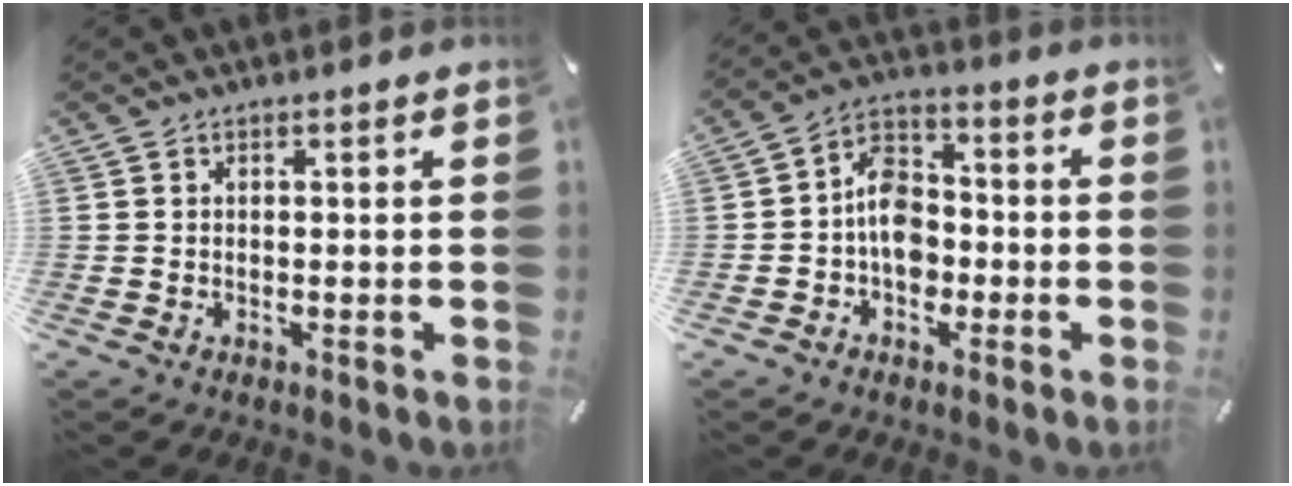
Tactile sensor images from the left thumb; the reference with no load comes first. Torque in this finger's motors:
{"motor_torque": [0.99, 1.26, 0.76, 0.17, 0.11]}